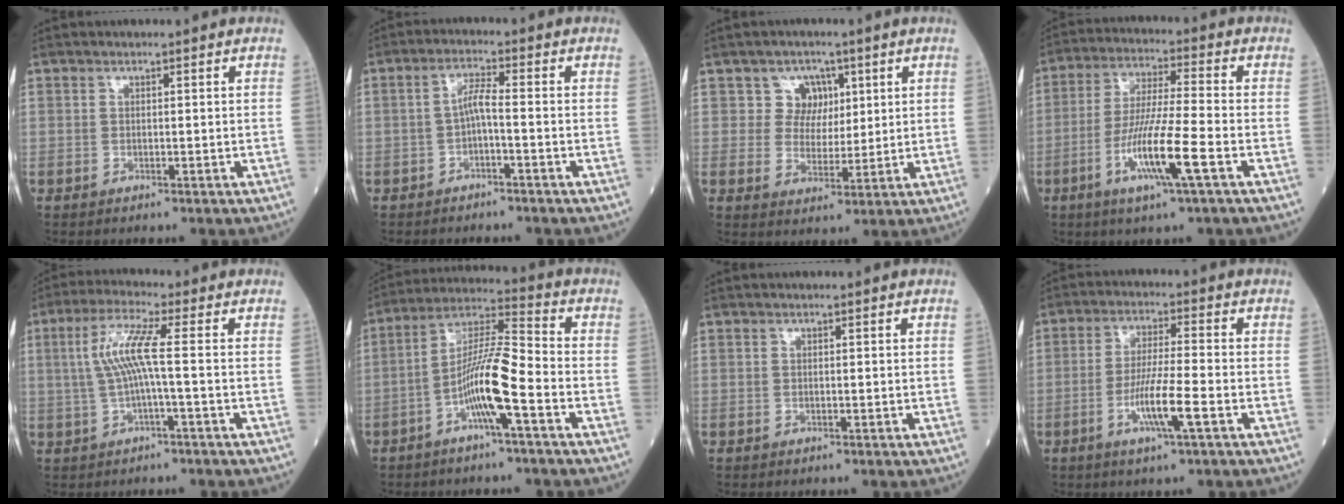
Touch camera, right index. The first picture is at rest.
{"total": 3.0, "force": [-1.0, 0.3, 2.9], "torque": [-0.056, 0.010, -0.019]}
{"total": 5.0, "force": [2.1, 4.4, 0.8], "torque": [-0.004, 0.009, 0.036]}
{"total": 11.0, "force": [-4.2, -0.1, 10.2], "torque": [-0.200, -0.012, -0.079]}
{"total": 6.5, "force": [0.2, 0.1, 6.5], "torque": [-0.139, 0.020, 0.004]}
{"total": 10.3, "force": [-3.9, 0.2, 9.5], "torque": [-0.187, 0.012, -0.076]}
{"total": 0.0}
{"total": 7.4, "force": [-2.8, -0.2, 6.8], "torque": [-0.131, -0.007, -0.052]}